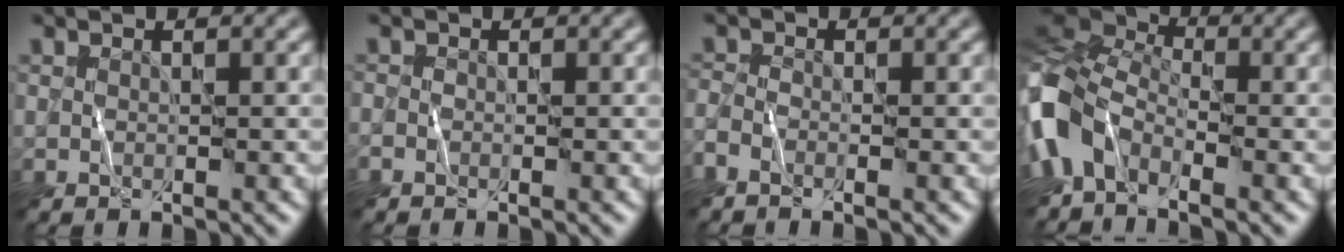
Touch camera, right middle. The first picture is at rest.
{"total": 0.5, "force": [-0.5, 0.3, 0.1], "torque": [-0.001, 0.000, -0.012]}
{"total": 1.5, "force": [-1.4, 0.3, 0.5], "torque": [-0.014, -0.005, -0.038]}
{"total": 7.1, "force": [-3.2, 4.1, 4.9], "torque": [-0.109, 0.002, -0.092]}